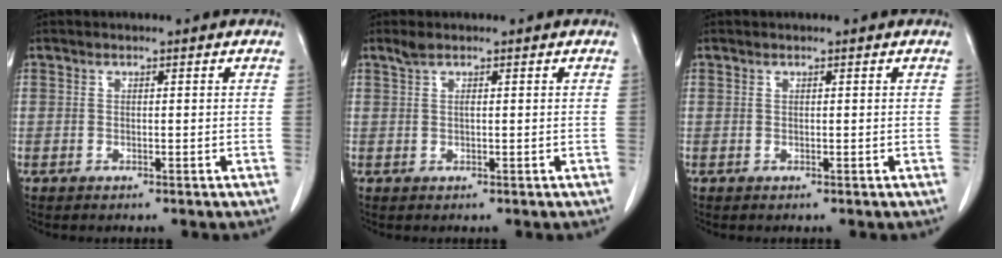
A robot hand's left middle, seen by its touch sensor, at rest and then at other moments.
{"total": 1.3, "force": [0.9, 0.2, 0.9], "torque": [-0.029, 0.012, 0.020]}
{"total": 0.0}